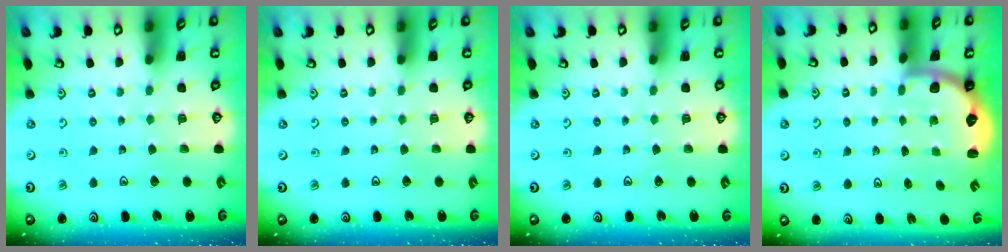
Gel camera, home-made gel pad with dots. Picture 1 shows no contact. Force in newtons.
{"total": 0.0}
{"total": 0.0}
{"total": 2.3, "press": 2.1, "slide": 0.8}